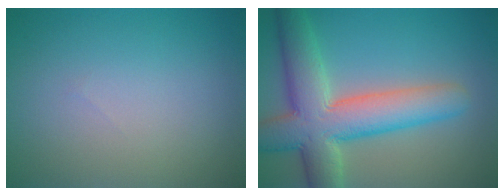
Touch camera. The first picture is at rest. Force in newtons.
{"total": 9.3, "press": 9.2, "slide": 0.5}